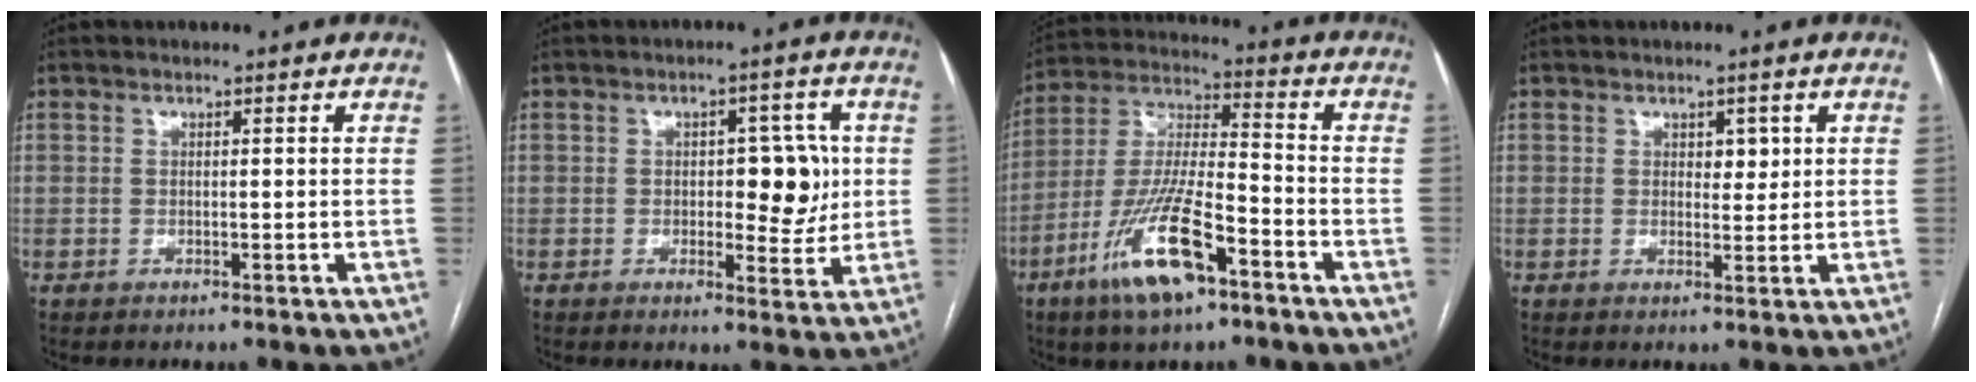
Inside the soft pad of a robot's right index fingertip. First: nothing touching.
{"total": 7.1, "force": [0.5, 3.4, 6.2], "torque": [-0.071, 0.012, 0.010]}
{"total": 14.6, "force": [-7.8, 3.1, 11.9], "torque": [-0.244, -0.011, -0.141]}
{"total": 2.3, "force": [0.9, 1.4, 1.6], "torque": [-0.015, -0.002, 0.012]}